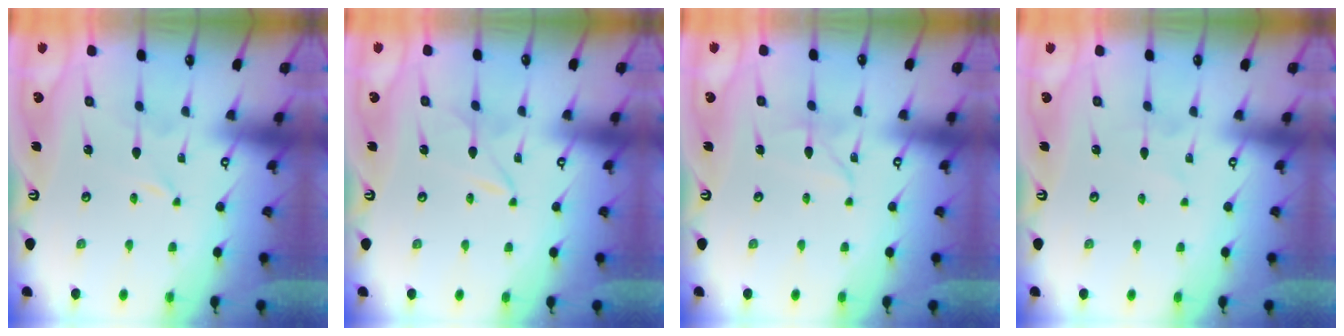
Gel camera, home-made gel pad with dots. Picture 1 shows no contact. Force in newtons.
{"total": 2.5, "press": 2.5, "slide": 0.4}
{"total": 3.7, "press": 3.7, "slide": 0.0}
{"total": 2.3, "press": 2.3, "slide": 0.2}